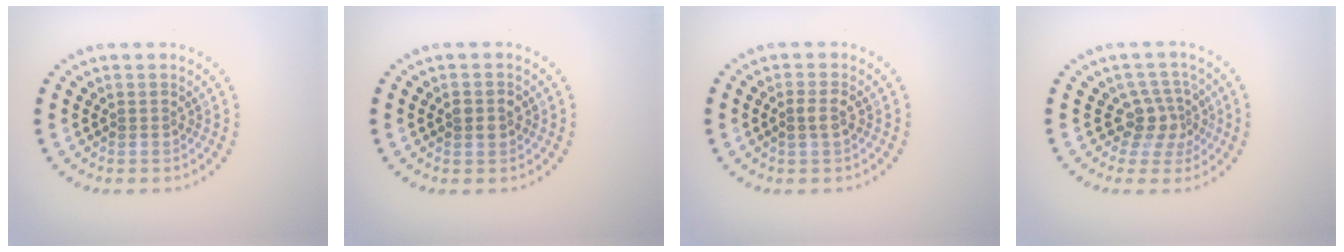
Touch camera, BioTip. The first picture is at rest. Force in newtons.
{"total": 1.5, "press": 1.5, "slide": 0.1}
{"total": 1.5, "press": 1.4, "slide": 0.6}
{"total": 2.9, "press": 2.2, "slide": 1.8}